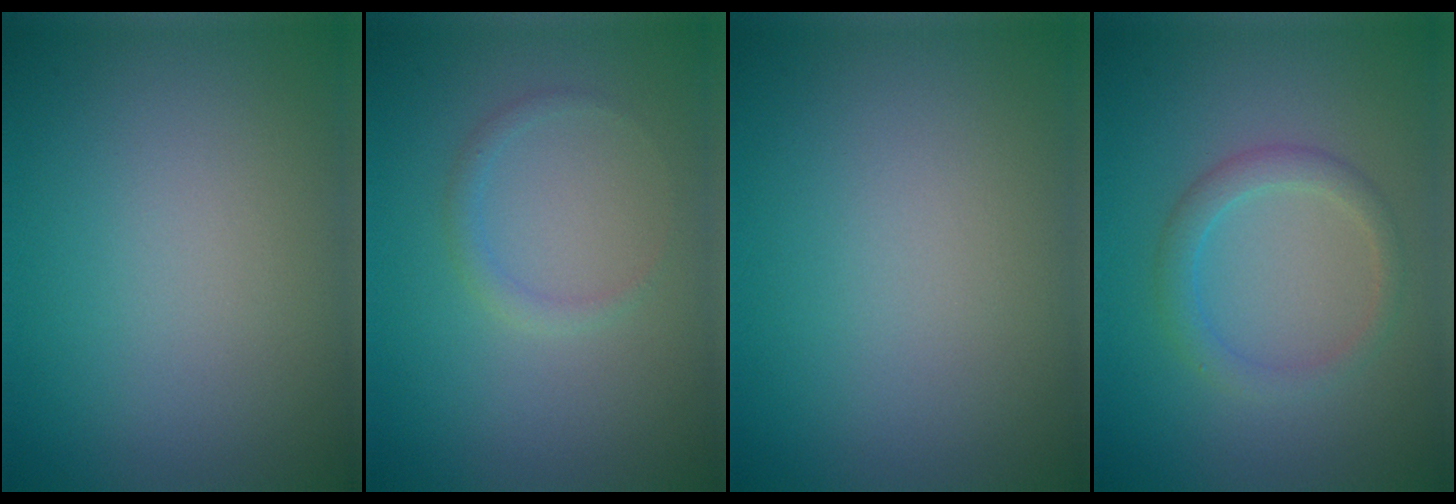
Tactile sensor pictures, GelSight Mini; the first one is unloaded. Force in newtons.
{"total": 1.0, "press": 1.0, "slide": 0.1}
{"total": 0.0}
{"total": 2.2, "press": 2.2, "slide": 0.1}